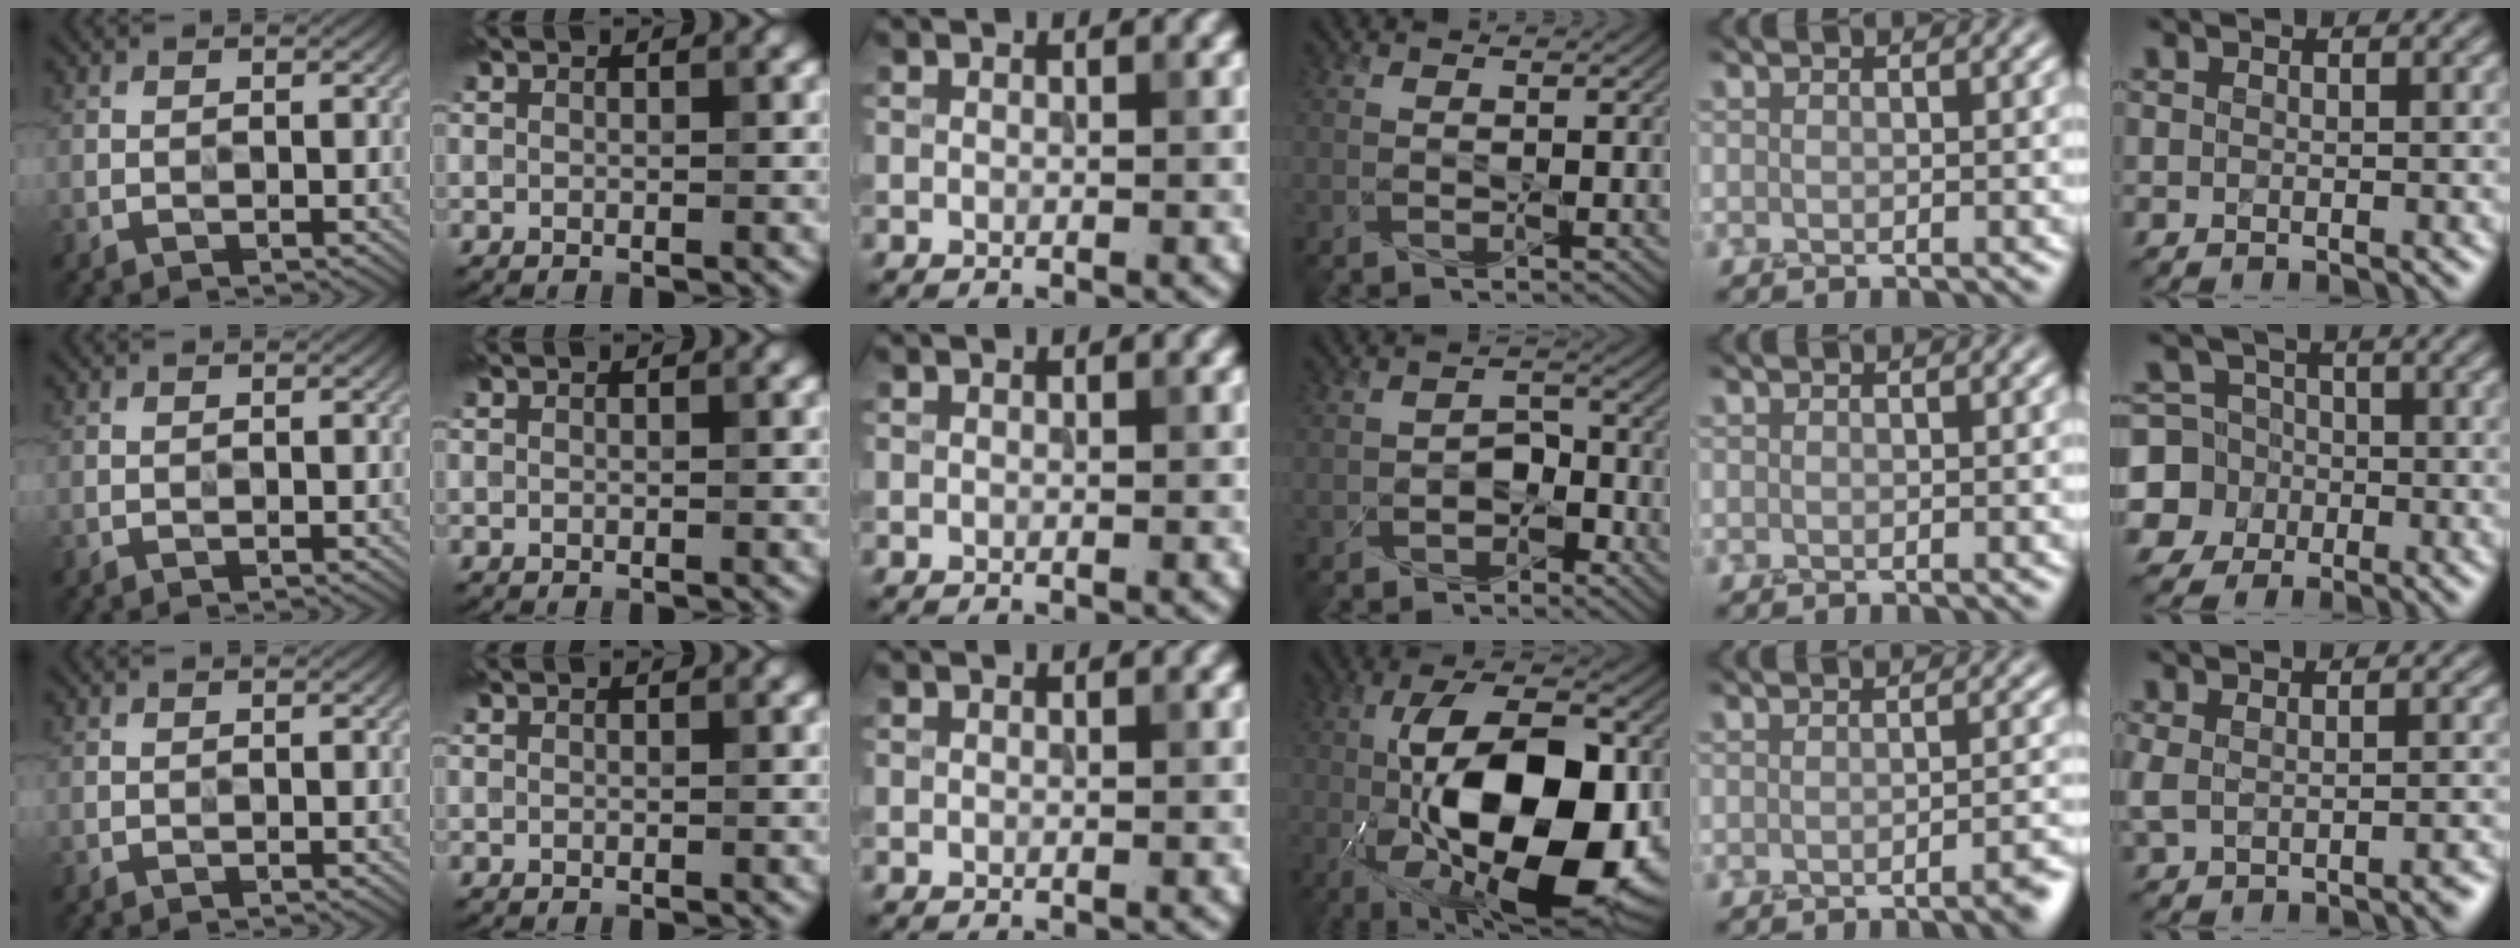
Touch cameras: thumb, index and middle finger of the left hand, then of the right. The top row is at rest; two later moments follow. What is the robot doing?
{"motion": "press", "object": "grip strengthener"}